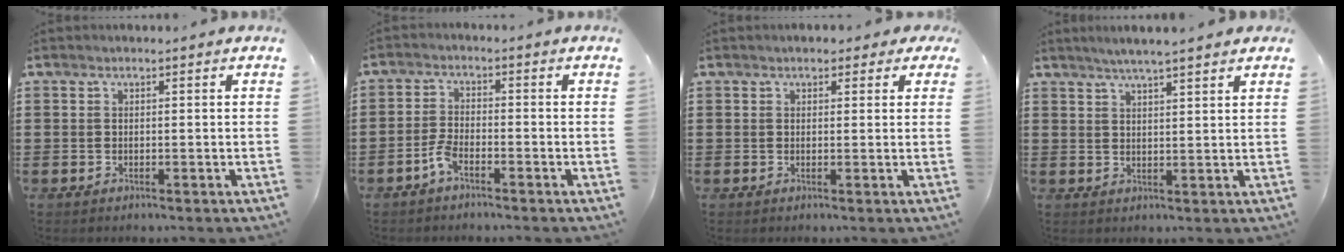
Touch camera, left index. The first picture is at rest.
{"total": 3.1, "force": [-2.0, 0.9, 2.2], "torque": [-0.061, 0.000, -0.045]}
{"total": 1.8, "force": [1.2, 1.1, 0.8], "torque": [-0.012, 0.005, 0.019]}
{"total": 3.5, "force": [3.1, -0.2, 1.7], "torque": [-0.040, -0.002, 0.055]}